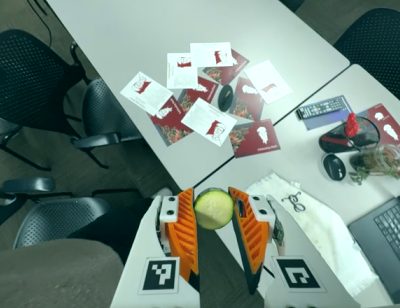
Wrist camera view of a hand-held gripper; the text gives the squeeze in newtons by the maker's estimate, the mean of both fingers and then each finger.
{"total": 13.0, "left": 13.3, "right": 12.6}